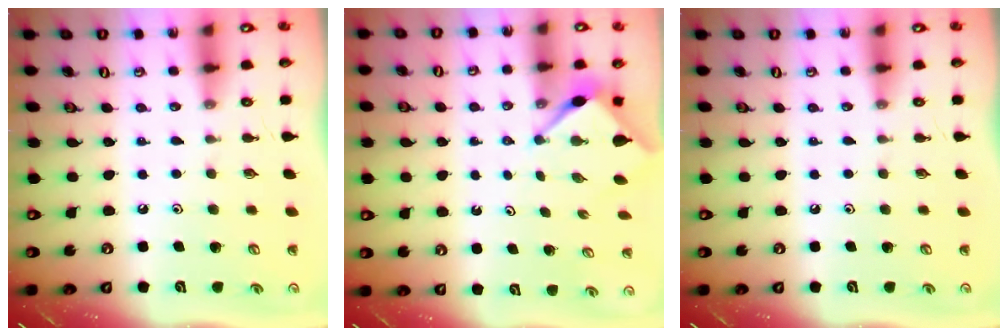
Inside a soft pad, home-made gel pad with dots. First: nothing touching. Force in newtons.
{"total": 2.9, "press": 2.8, "slide": 0.4}
{"total": 0.0}